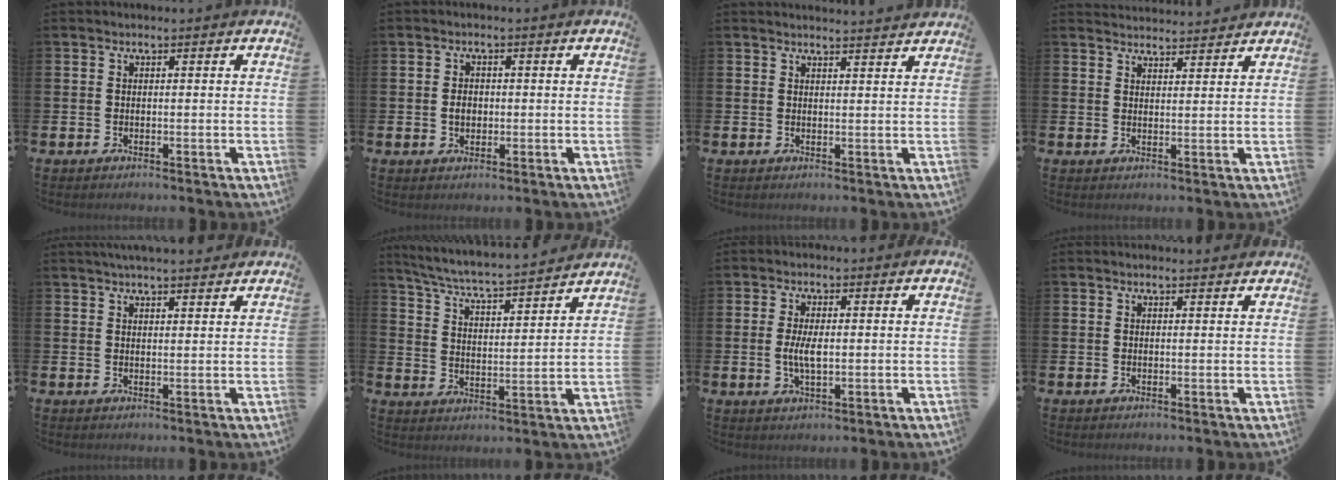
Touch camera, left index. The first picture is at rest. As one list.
[{"total": 2.1, "force": [-0.1, 1.6, 1.3], "torque": [-0.008, 0.001, -0.009]}, {"total": 2.3, "force": [2.2, -0.2, -0.1], "torque": [0.008, -0.015, 0.039]}, {"total": 3.1, "force": [3.1, 0.4, -0.2], "torque": [0.003, -0.019, 0.056]}, {"total": 3.4, "force": [3.3, 0.1, 0.9], "torque": [-0.019, -0.011, 0.059]}, {"total": 5.8, "force": [5.6, -0.1, 1.6], "torque": [-0.059, -0.049, 0.092]}, {"total": 3.7, "force": [0.1, 1.5, 3.4], "torque": [-0.055, 0.000, -0.003]}, {"total": 0.9, "force": [0.9, 0.0, 0.2], "torque": [0.006, -0.002, 0.014]}]